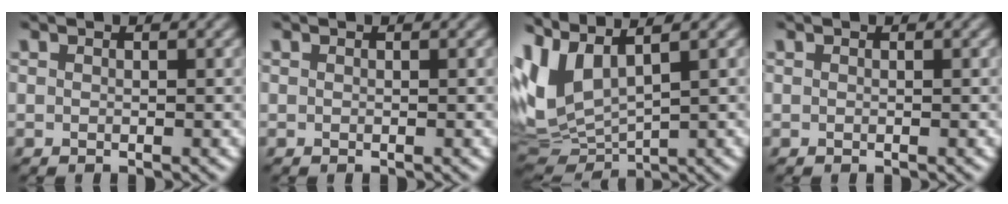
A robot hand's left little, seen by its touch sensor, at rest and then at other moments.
{"total": 0.0}
{"total": 7.2, "force": [3.5, 3.1, 5.5], "torque": [-0.146, 0.002, 0.075]}
{"total": 0.0}